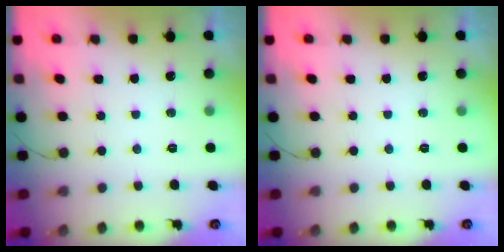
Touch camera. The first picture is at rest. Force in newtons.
{"total": 0.0}